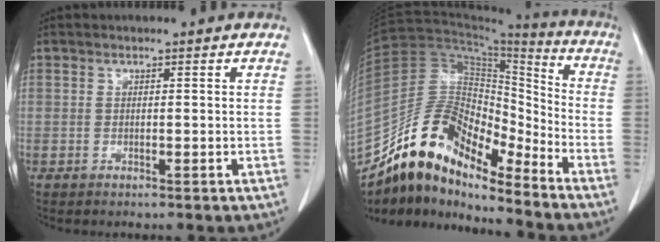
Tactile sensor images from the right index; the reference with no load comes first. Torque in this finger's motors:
{"motor_torque": [0.10, -0.06, 0.16, 0.01]}